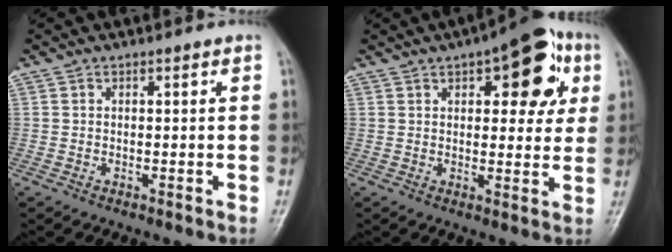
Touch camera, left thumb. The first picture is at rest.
{"total": 14.9, "force": [6.1, 6.8, 11.7], "torque": [-0.101, 0.000, 0.073]}